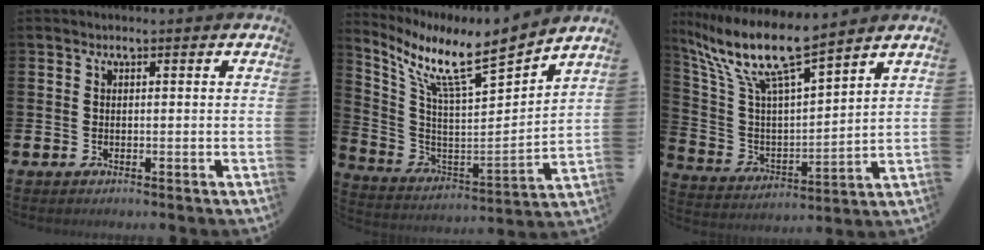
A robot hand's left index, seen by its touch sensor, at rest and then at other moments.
{"total": 10.1, "force": [8.0, 1.5, 6.0], "torque": [-0.147, -0.060, 0.127]}
{"total": 11.0, "force": [9.3, 1.6, 5.7], "torque": [-0.156, -0.055, 0.160]}